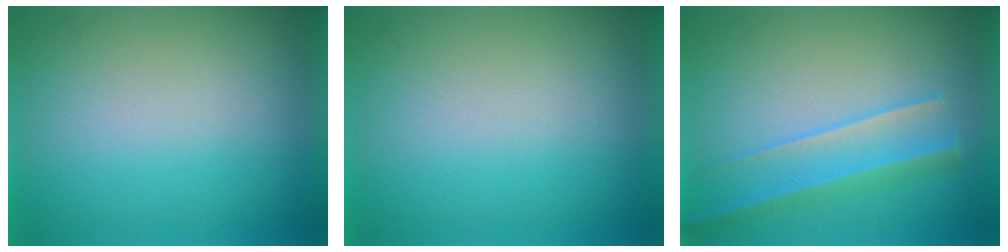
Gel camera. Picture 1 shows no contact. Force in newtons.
{"total": 0.0}
{"total": 2.1}